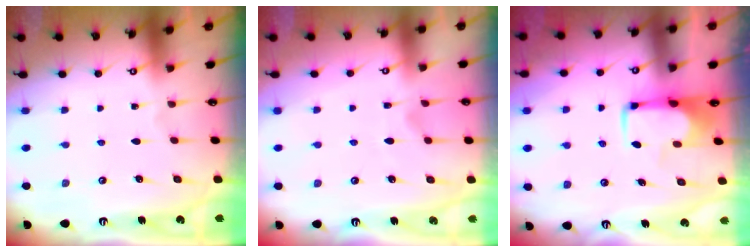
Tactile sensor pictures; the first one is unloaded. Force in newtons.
{"total": 1.2, "press": 0.5, "slide": 1.1}
{"total": 1.7, "press": 1.6, "slide": 0.4}